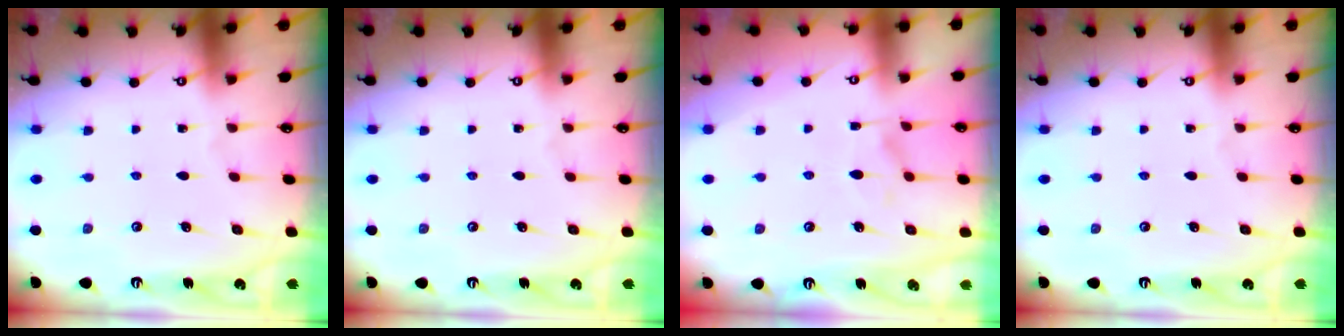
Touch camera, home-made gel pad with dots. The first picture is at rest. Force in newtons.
{"total": 0.0}
{"total": 1.3, "press": 1.2, "slide": 0.6}
{"total": 0.0}